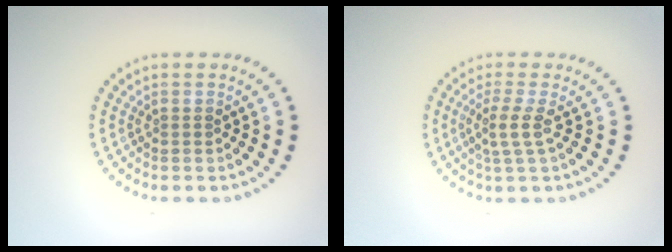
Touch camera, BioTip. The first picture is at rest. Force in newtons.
{"total": 2.1, "press": 1.5, "slide": 1.5}